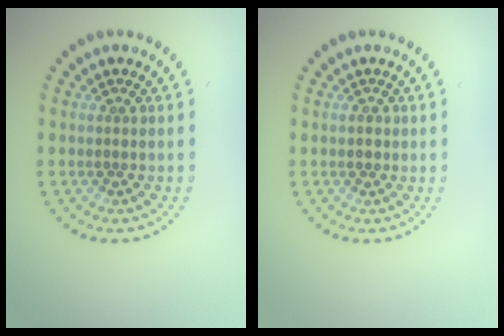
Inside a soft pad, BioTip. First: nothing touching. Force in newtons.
{"total": 1.4, "press": 1.4, "slide": 0.1}